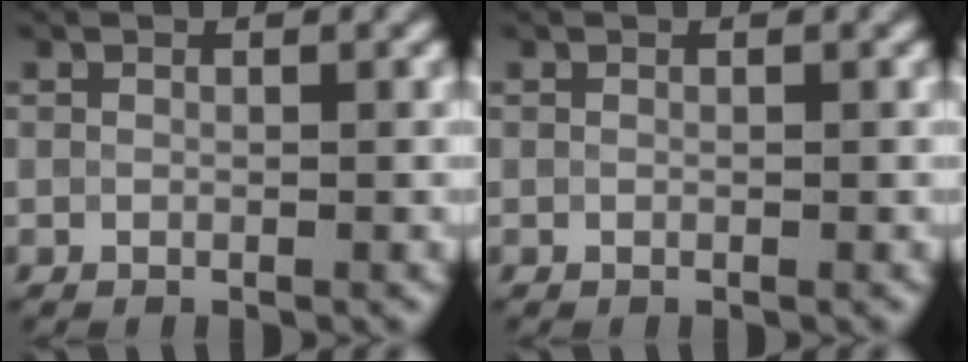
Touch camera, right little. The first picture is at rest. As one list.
[{"total": 0.0}]